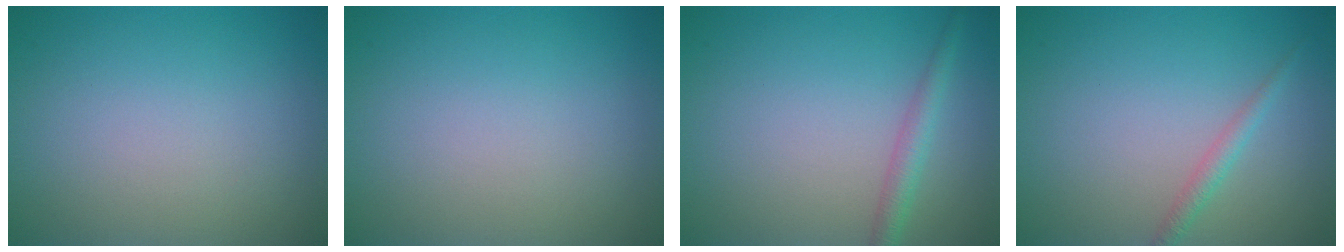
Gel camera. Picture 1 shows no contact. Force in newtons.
{"total": 0.0}
{"total": 2.1, "press": 2.1, "slide": 0.1}
{"total": 1.4, "press": 1.4, "slide": 0.0}